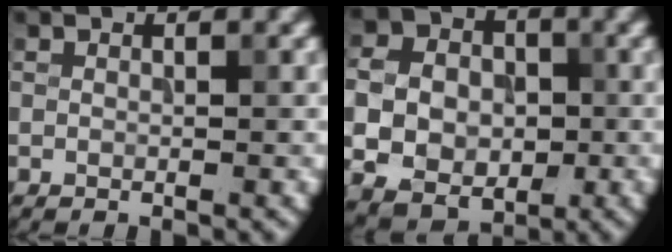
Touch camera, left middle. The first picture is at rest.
{"total": 7.8, "force": [-0.9, 6.3, 4.5], "torque": [-0.090, -0.001, -0.024]}